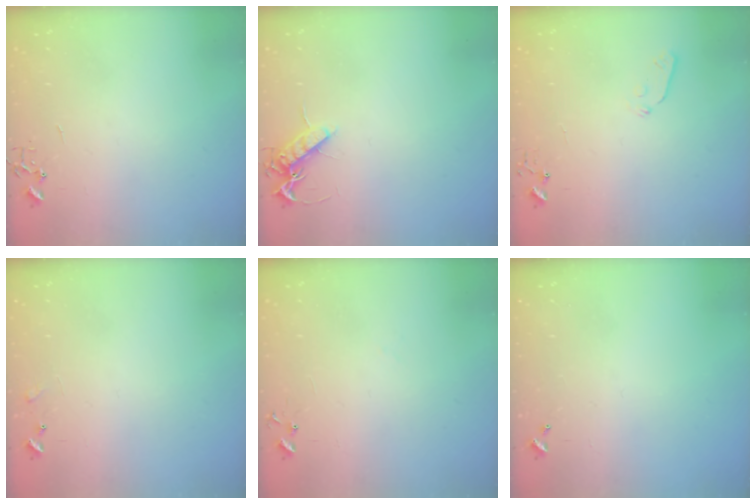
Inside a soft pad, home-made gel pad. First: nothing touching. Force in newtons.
{"total": 9.3, "press": 9.2, "slide": 1.3}
{"total": 4.8, "press": 4.7, "slide": 0.7}
{"total": 5.9, "press": 5.9, "slide": 0.9}
{"total": 6.8, "press": 6.8, "slide": 0.6}
{"total": 0.0}